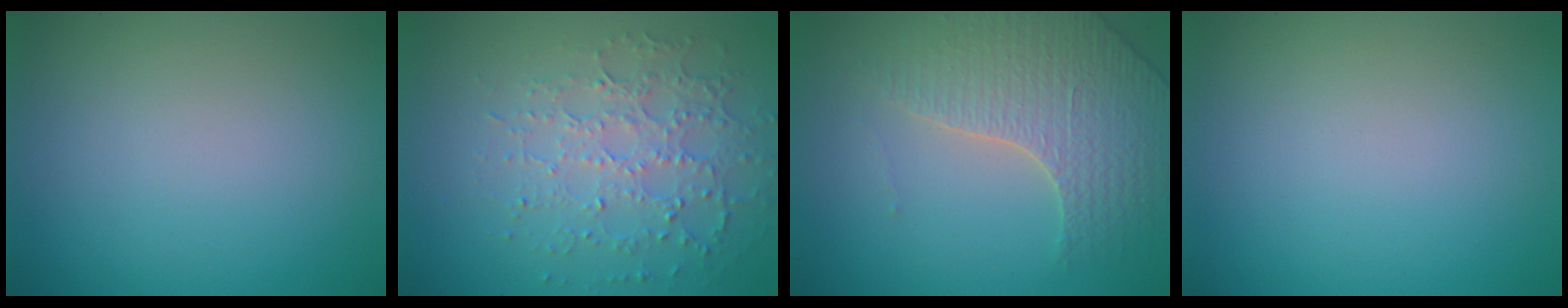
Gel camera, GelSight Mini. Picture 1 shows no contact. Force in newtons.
{"total": 4.5, "press": 3.5, "slide": 2.9}
{"total": 3.8, "press": 3.7, "slide": 0.8}
{"total": 0.0}